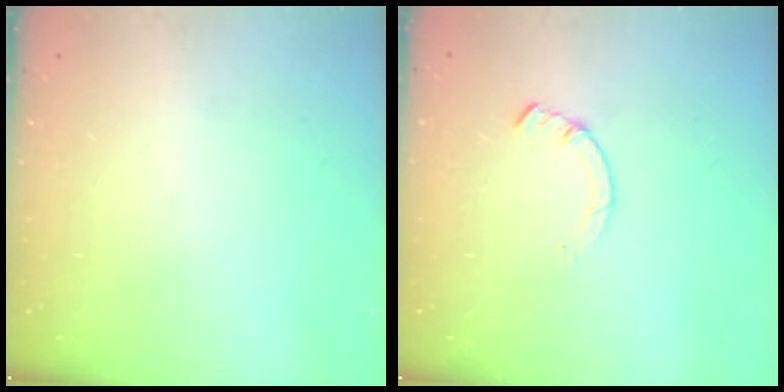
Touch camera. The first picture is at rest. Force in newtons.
{"total": 1.4, "press": 1.4, "slide": 0.2}